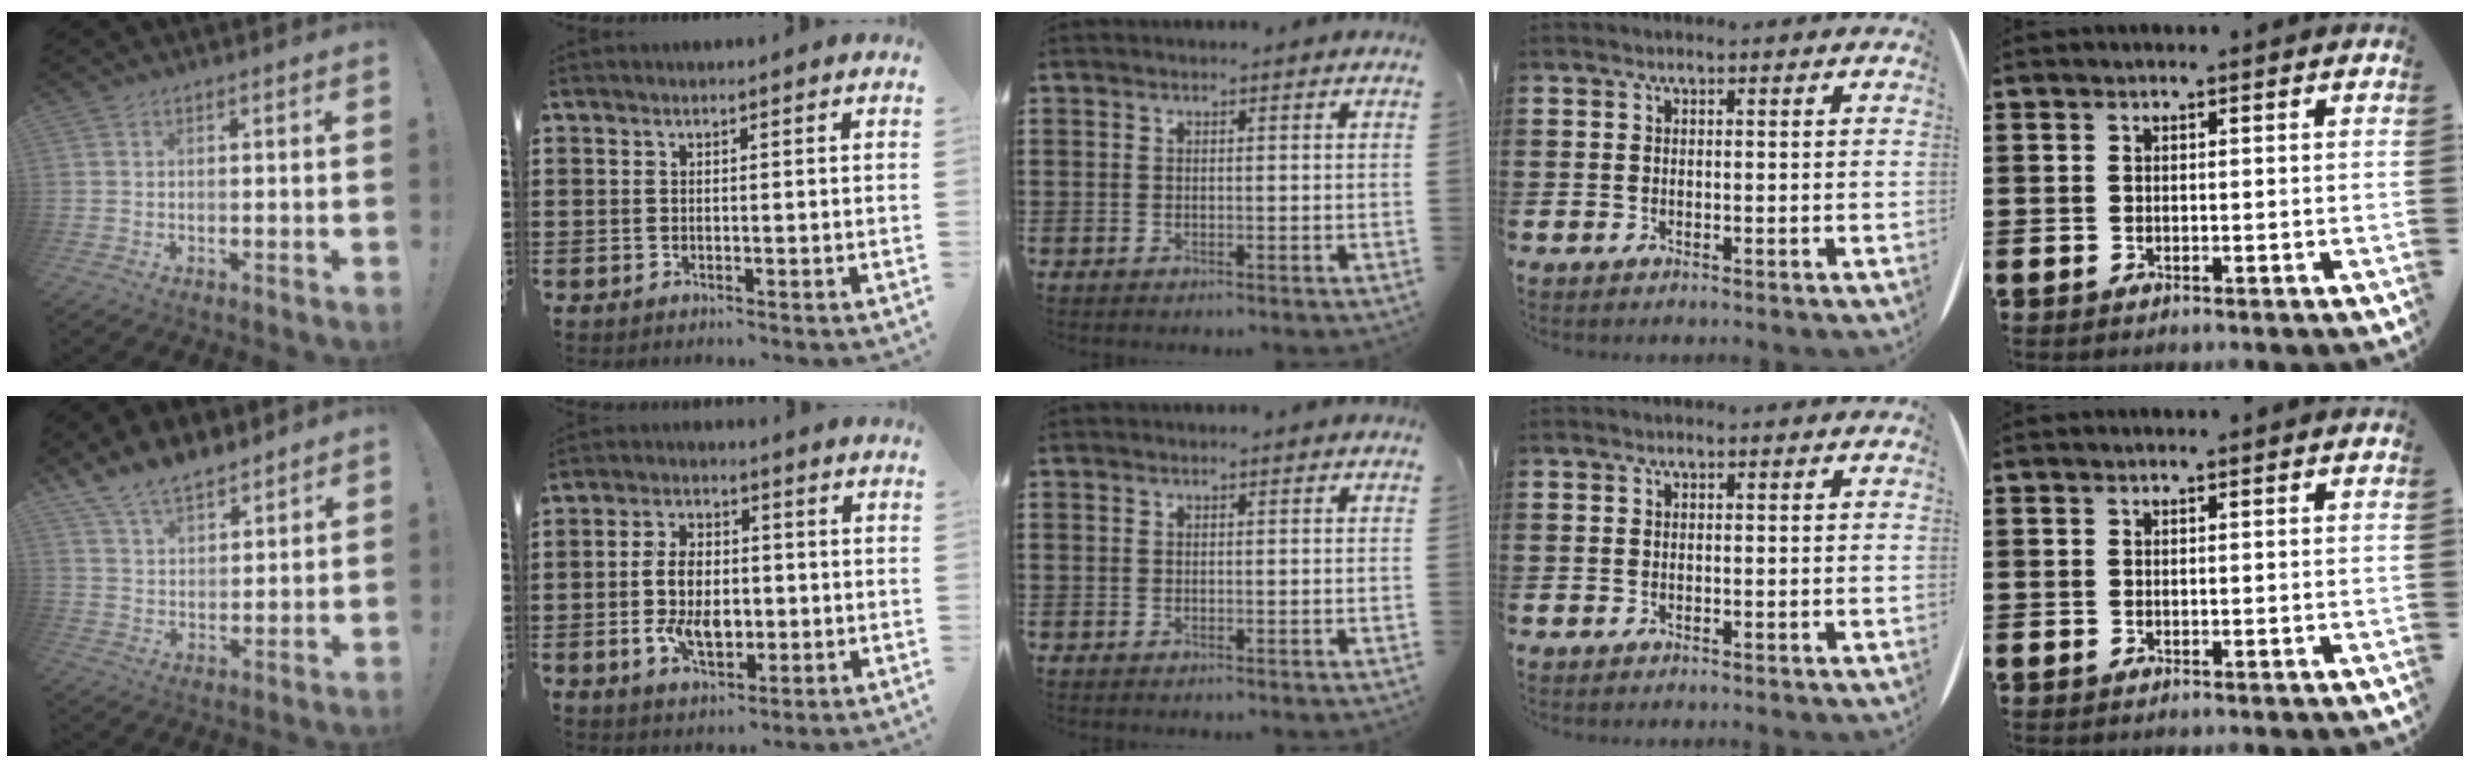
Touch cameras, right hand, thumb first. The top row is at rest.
{"thumb": {"total": 10.0, "force": [8.4, 4.3, 3.4], "torque": [-0.065, -0.055, 0.162]}, "index": {"total": 7.9, "force": [-1.1, 4.8, 6.2], "torque": [-0.129, 0.002, -0.026]}}